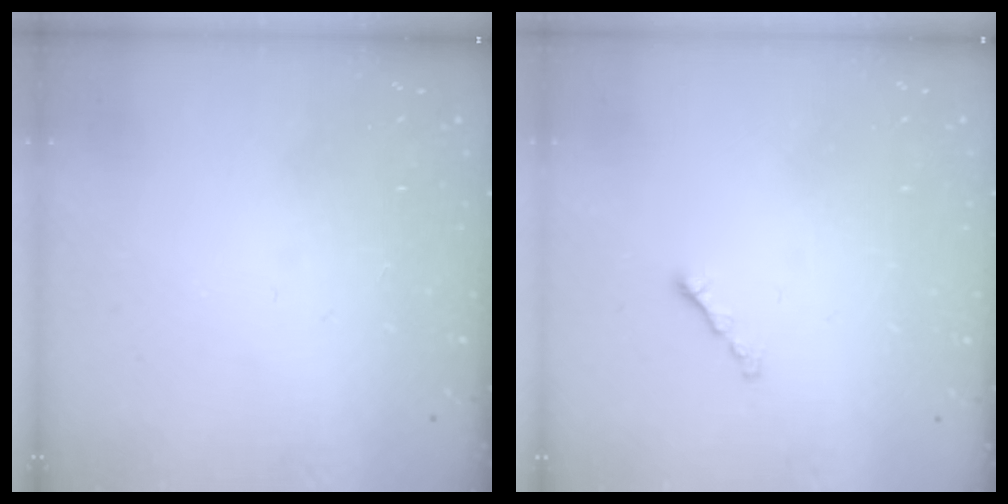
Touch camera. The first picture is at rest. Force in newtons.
{"total": 0.8, "press": 0.7, "slide": 0.4}